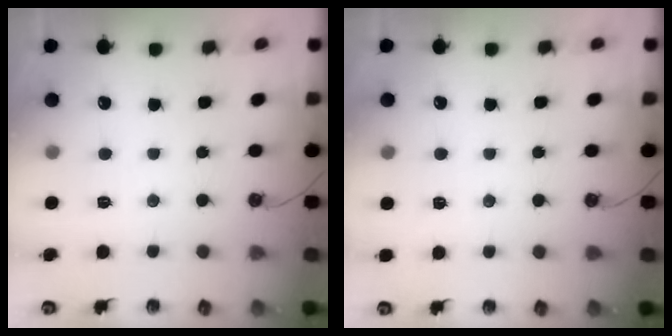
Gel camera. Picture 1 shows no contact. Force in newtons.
{"total": 2.4, "press": 2.4, "slide": 0.4}